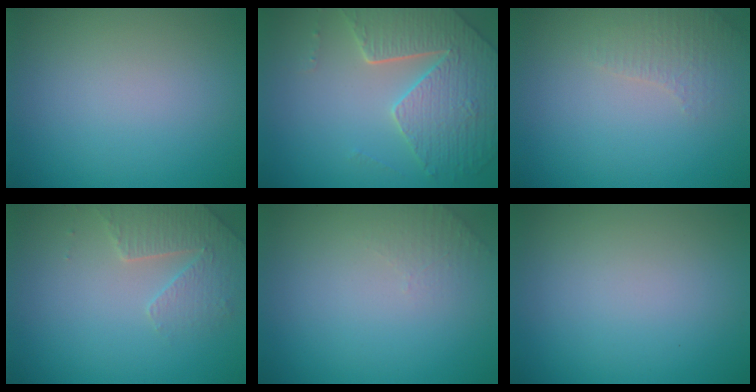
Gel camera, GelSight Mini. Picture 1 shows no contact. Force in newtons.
{"total": 6.1, "press": 5.0, "slide": 3.4}
{"total": 2.0, "press": 1.9, "slide": 0.5}
{"total": 3.2, "press": 3.1, "slide": 0.8}
{"total": 1.3, "press": 1.2, "slide": 0.3}
{"total": 0.0}